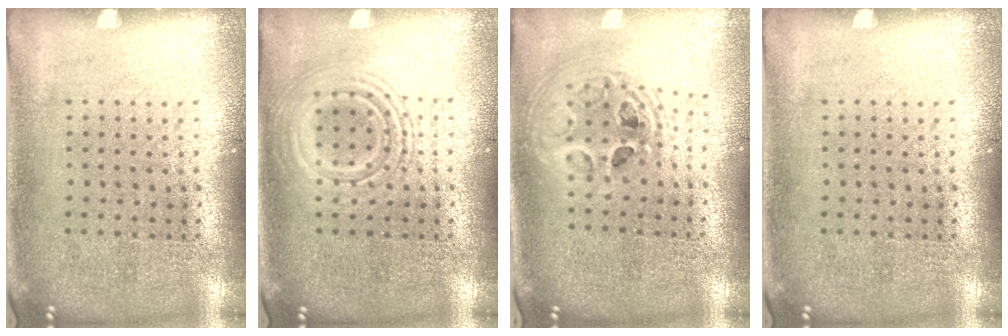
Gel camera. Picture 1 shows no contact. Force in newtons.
{"total": 2.5, "press": 2.5, "slide": 0.4}
{"total": 2.1, "press": 1.7, "slide": 1.3}
{"total": 0.0}